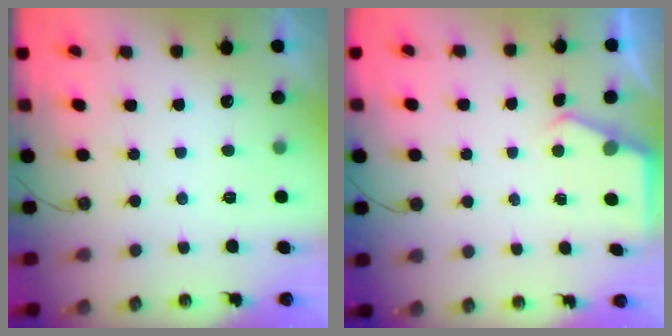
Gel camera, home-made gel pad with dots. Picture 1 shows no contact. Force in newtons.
{"total": 2.7, "press": 2.7, "slide": 0.5}